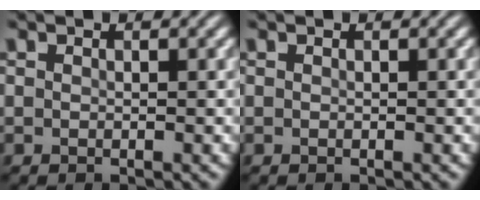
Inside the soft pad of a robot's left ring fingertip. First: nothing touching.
{"total": 0.0}